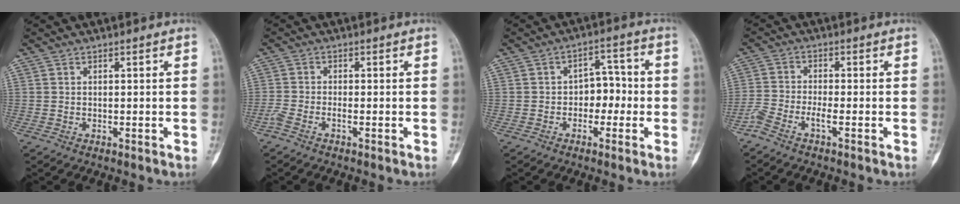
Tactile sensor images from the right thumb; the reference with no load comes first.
{"total": 2.5, "force": [-1.5, 0.6, 1.9], "torque": [-0.050, 0.010, -0.033]}
{"total": 5.8, "force": [-1.1, 4.1, 3.9], "torque": [-0.020, 0.029, -0.027]}
{"total": 4.3, "force": [-2.7, 0.7, 3.2], "torque": [-0.083, 0.019, -0.057]}